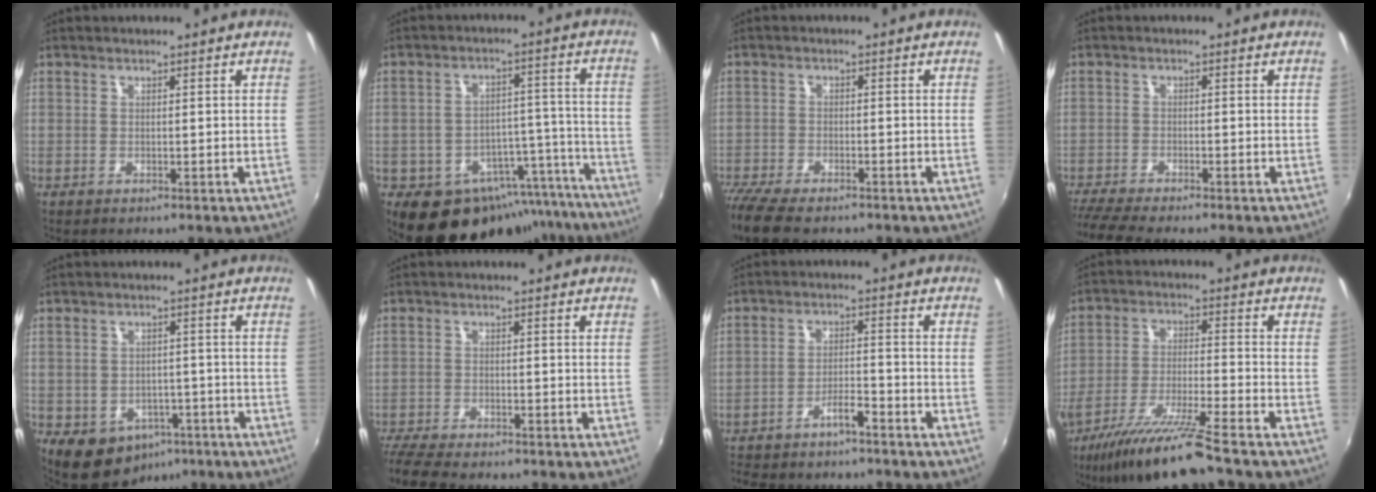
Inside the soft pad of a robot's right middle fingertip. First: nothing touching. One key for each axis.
{"total": 19.2, "fx": -15.3, "fy": 10.0, "fz": 6.1, "tx": -0.103, "ty": 0.045, "tz": -0.187}
{"total": 10.3, "fx": -8.5, "fy": 2.7, "fz": 5.1, "tx": -0.131, "ty": -0.046, "tz": -0.154}
{"total": 7.3, "fx": -6.5, "fy": 0.0, "fz": 3.3, "tx": -0.089, "ty": -0.032, "tz": -0.114}
{"total": 9.4, "fx": -5.2, "fy": 7.0, "fz": 3.4, "tx": -0.081, "ty": 0.000, "tz": -0.056}
{"total": 8.8, "fx": -7.8, "fy": 1.4, "fz": 3.7, "tx": -0.103, "ty": -0.036, "tz": -0.139}
{"total": 6.3, "fx": -5.6, "fy": 1.1, "fz": 2.7, "tx": -0.066, "ty": 0.008, "tz": -0.096}
{"total": 12.8, "fx": -10.2, "fy": -0.2, "fz": 7.8, "tx": -0.161, "ty": -0.023, "tz": -0.184}